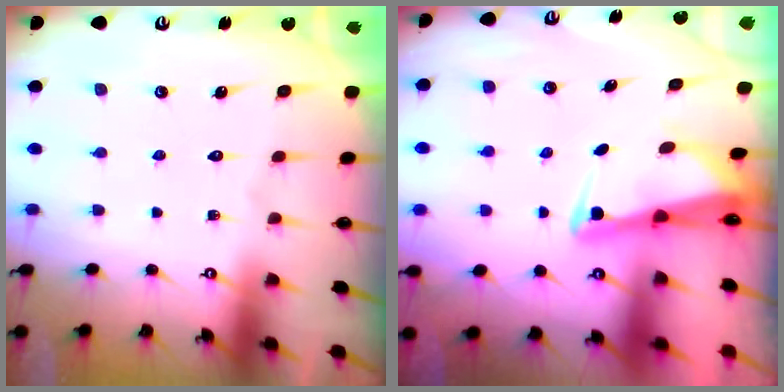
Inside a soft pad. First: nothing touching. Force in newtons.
{"total": 2.4, "press": 2.3, "slide": 0.5}